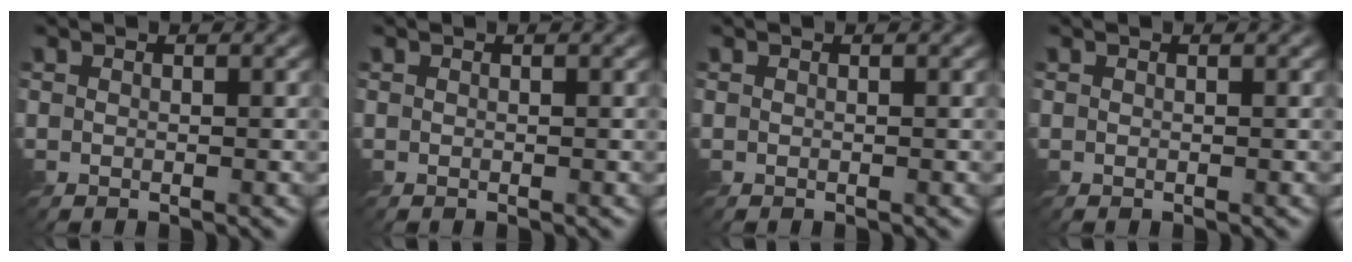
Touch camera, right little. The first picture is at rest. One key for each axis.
{"total": 0.0}
{"total": 0.0}
{"total": 0.0}